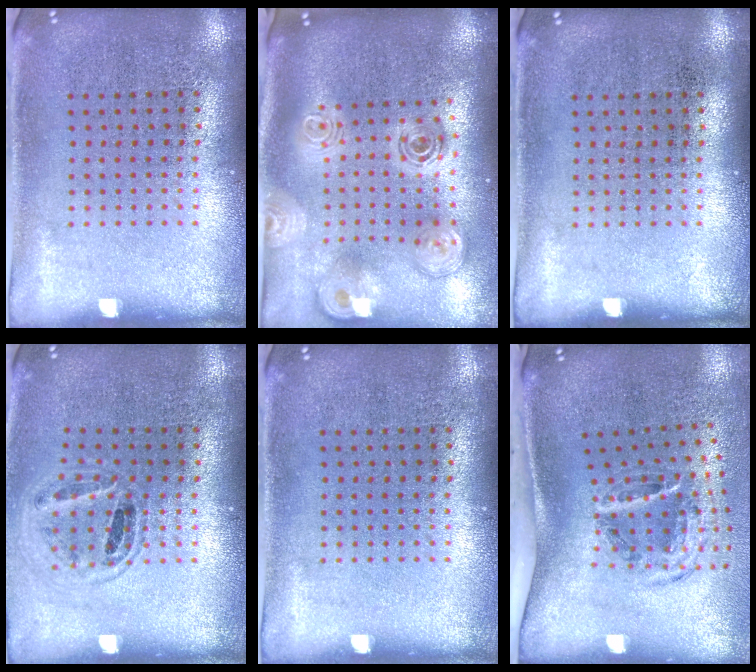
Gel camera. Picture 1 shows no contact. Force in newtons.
{"total": 2.8, "press": 1.9, "slide": 2.0}
{"total": 0.0}
{"total": 1.0, "press": 1.0, "slide": 0.1}
{"total": 0.0}
{"total": 2.0, "press": 1.2, "slide": 1.5}